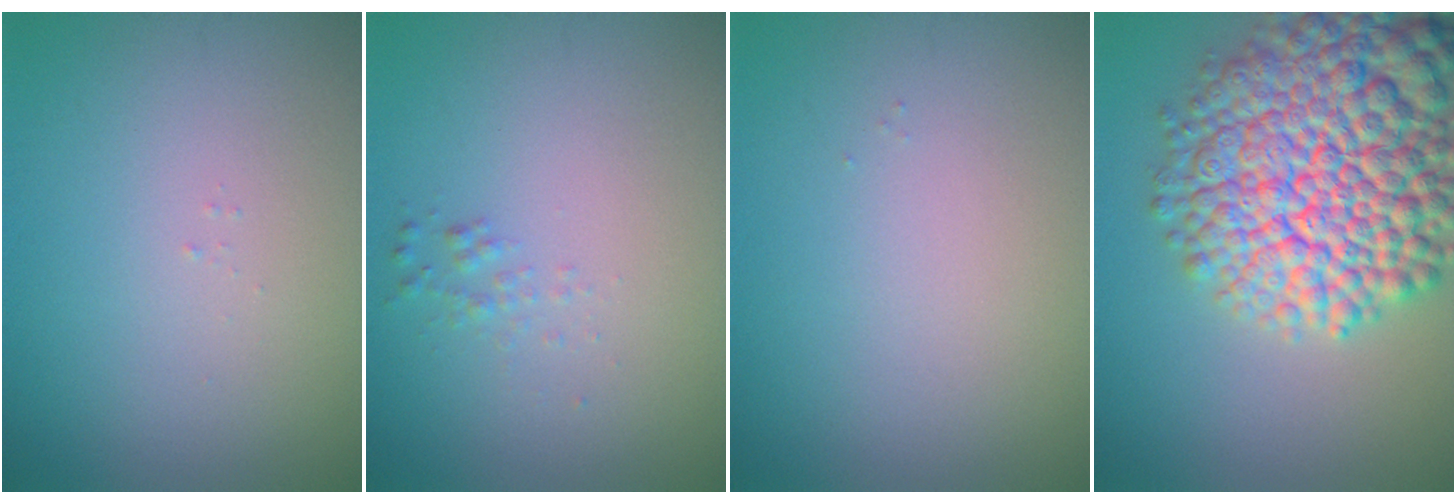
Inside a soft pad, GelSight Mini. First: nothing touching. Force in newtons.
{"total": 0.8, "press": 0.8, "slide": 0.0}
{"total": 0.0}
{"total": 14.0, "press": 14.0, "slide": 0.7}